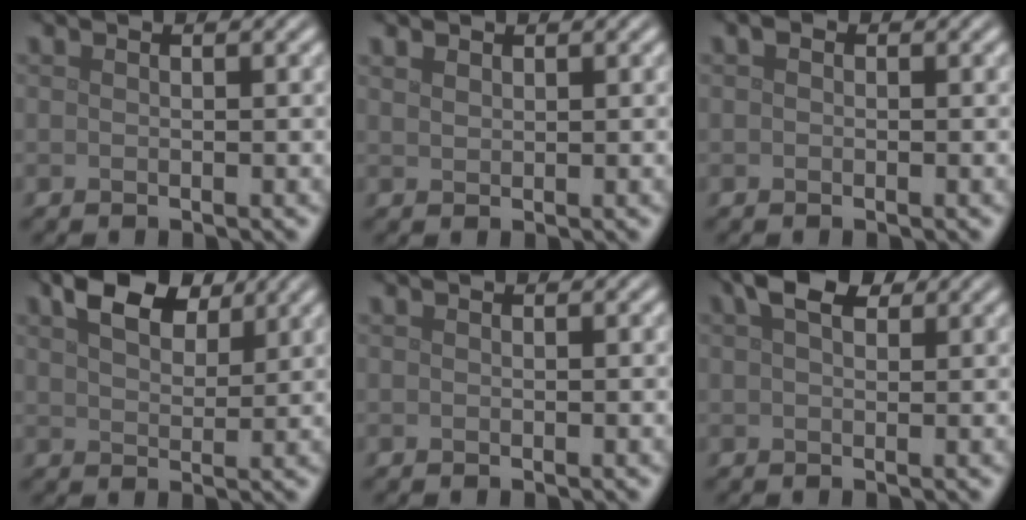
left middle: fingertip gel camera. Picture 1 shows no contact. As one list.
[{"total": 1.0, "force": [0.8, 0.4, 0.3], "torque": [-0.009, 0.000, 0.019]}, {"total": 0.6, "force": [0.1, 0.5, 0.4], "torque": [-0.004, -0.001, -0.002]}, {"total": 5.4, "force": [3.5, 2.6, 3.1], "torque": [-0.057, 0.012, 0.057]}, {"total": 0.0}, {"total": 4.1, "force": [2.2, 2.1, 2.7], "torque": [-0.049, 0.011, 0.034]}]